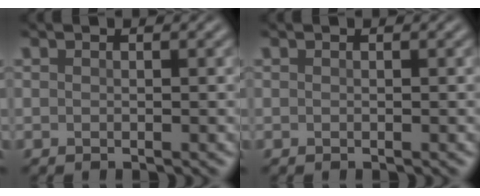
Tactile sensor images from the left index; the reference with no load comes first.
{"total": 0.0}